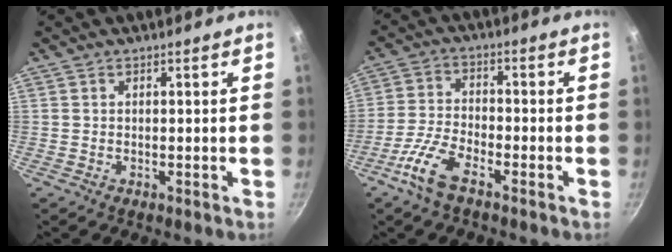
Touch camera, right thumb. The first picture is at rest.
{"total": 7.6, "force": [-4.8, 2.5, 5.3], "torque": [-0.118, 0.024, -0.103]}